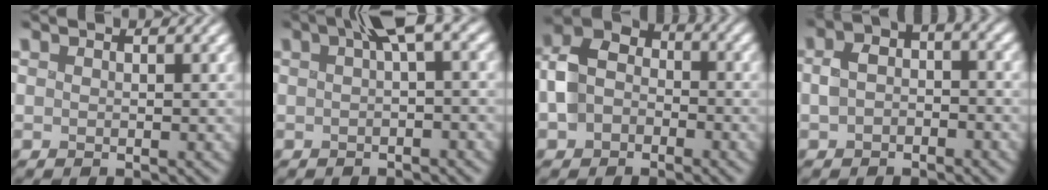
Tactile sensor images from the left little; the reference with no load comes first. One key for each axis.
{"total": 4.9, "fx": 1.4, "fy": 1.5, "fz": 4.4, "tx": -0.060, "ty": 0.022, "tz": 0.018}
{"total": 6.0, "fx": -2.2, "fy": 4.6, "fz": 3.3, "tx": -0.066, "ty": 0.013, "tz": -0.056}
{"total": 3.9, "fx": -1.0, "fy": 2.8, "fz": 2.5, "tx": -0.043, "ty": 0.009, "tz": -0.022}